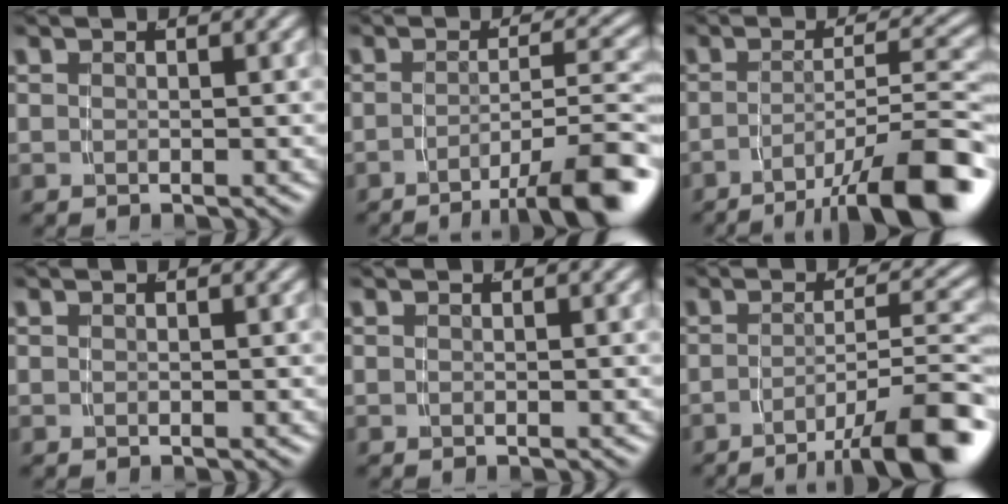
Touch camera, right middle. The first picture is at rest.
{"total": 7.7, "force": [-5.0, 1.1, 5.7], "torque": [-0.071, -0.008, -0.073]}
{"total": 9.3, "force": [-6.1, 1.6, 6.9], "torque": [-0.086, -0.013, -0.085]}
{"total": 0.0}
{"total": 0.0}
{"total": 8.5, "force": [-5.6, 1.4, 6.2], "torque": [-0.078, -0.010, -0.081]}